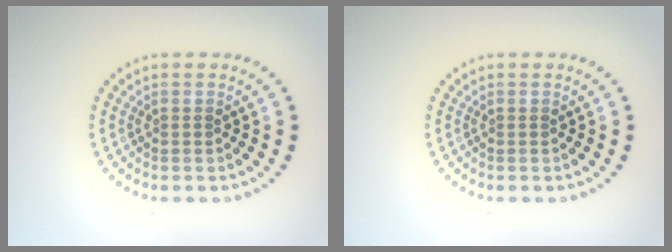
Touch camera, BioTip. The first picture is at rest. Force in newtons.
{"total": 0.0}